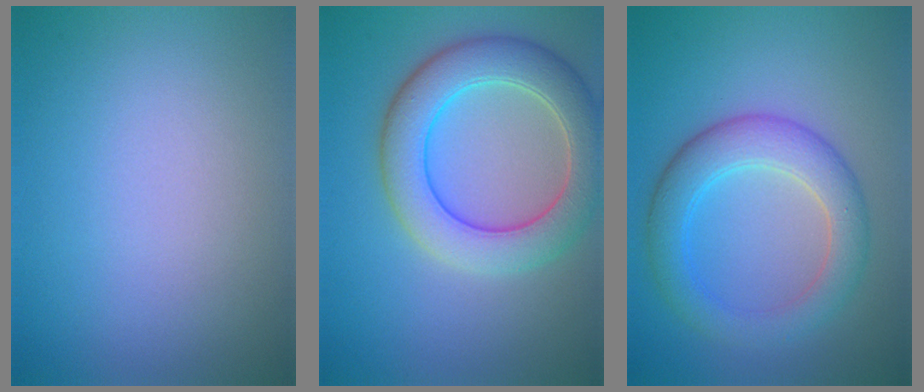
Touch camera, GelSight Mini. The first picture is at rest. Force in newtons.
{"total": 7.4, "press": 7.4, "slide": 0.3}
{"total": 5.0, "press": 5.0, "slide": 0.3}